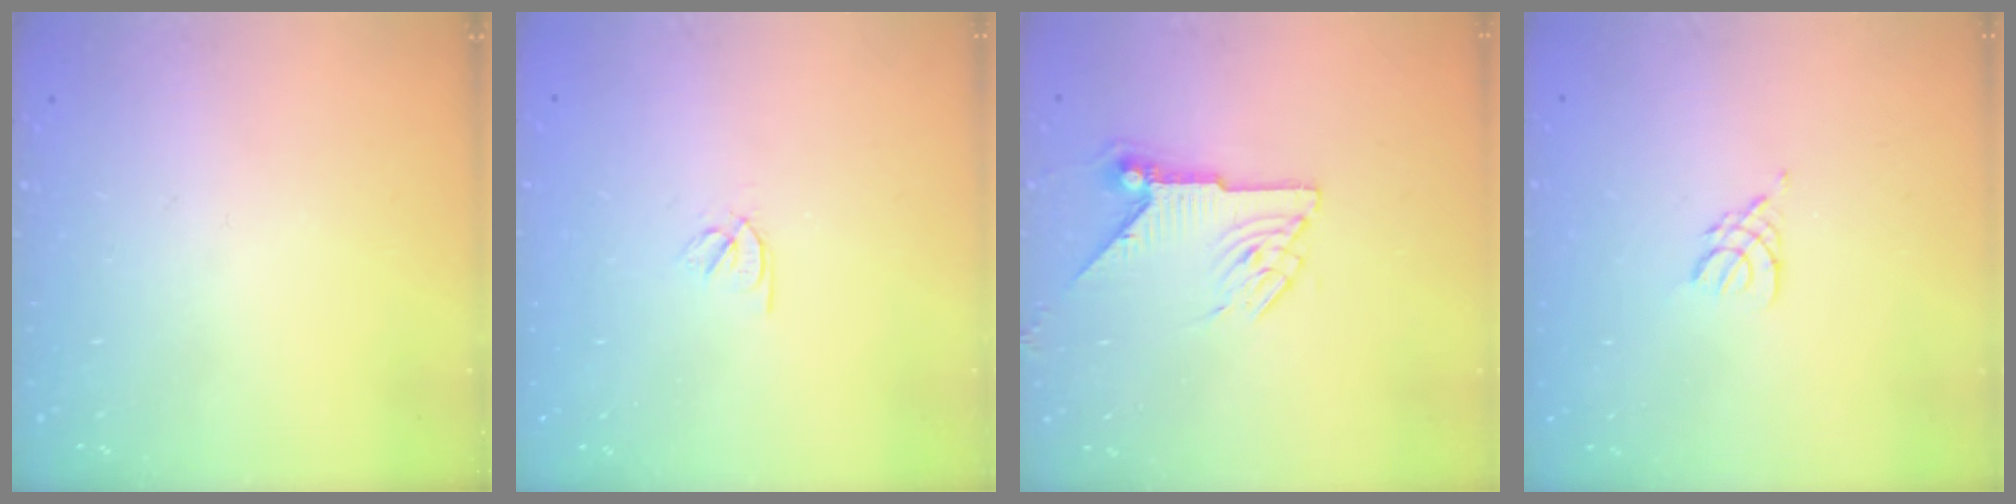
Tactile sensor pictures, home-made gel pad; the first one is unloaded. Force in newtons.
{"total": 2.5, "press": 2.4, "slide": 0.7}
{"total": 7.7, "press": 7.7, "slide": 0.3}
{"total": 2.9, "press": 2.8, "slide": 0.6}